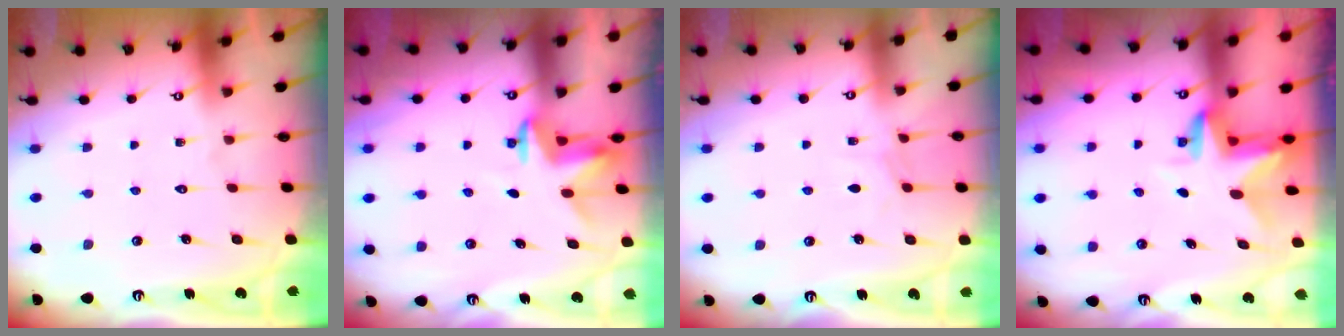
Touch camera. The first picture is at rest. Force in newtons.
{"total": 3.3, "press": 3.3, "slide": 0.2}
{"total": 3.7, "press": 3.6, "slide": 0.5}
{"total": 3.3, "press": 3.2, "slide": 0.3}